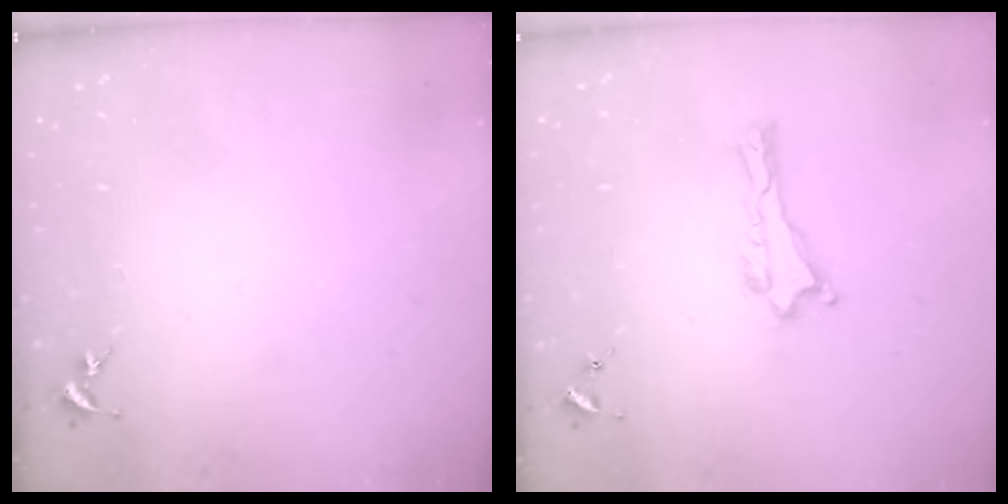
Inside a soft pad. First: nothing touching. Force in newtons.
{"total": 0.0}